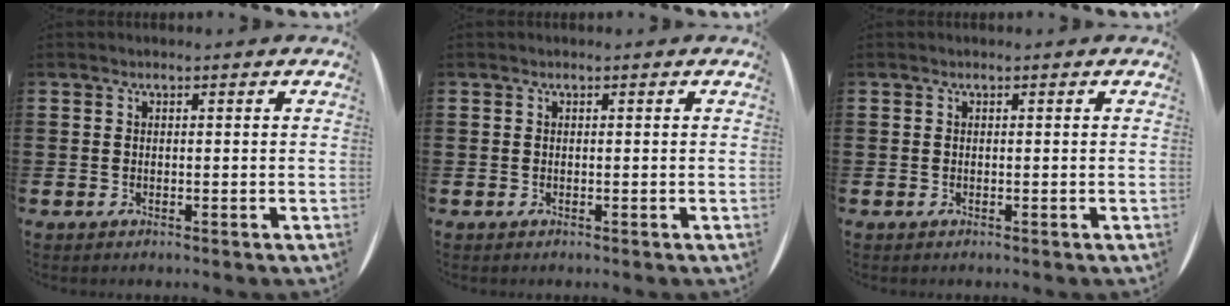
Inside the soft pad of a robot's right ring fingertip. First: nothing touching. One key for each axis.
{"total": 0.0}
{"total": 0.0}